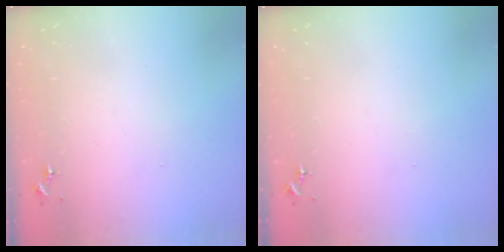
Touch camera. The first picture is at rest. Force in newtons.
{"total": 0.0}